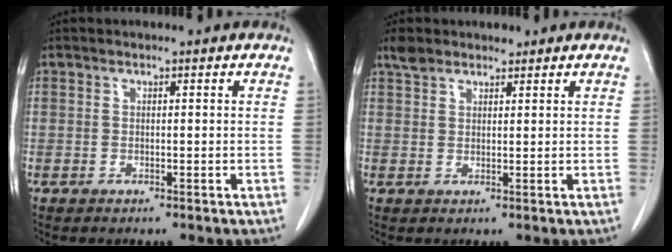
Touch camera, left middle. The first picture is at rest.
{"total": 2.9, "force": [2.4, 1.5, 0.8], "torque": [-0.019, 0.013, 0.044]}